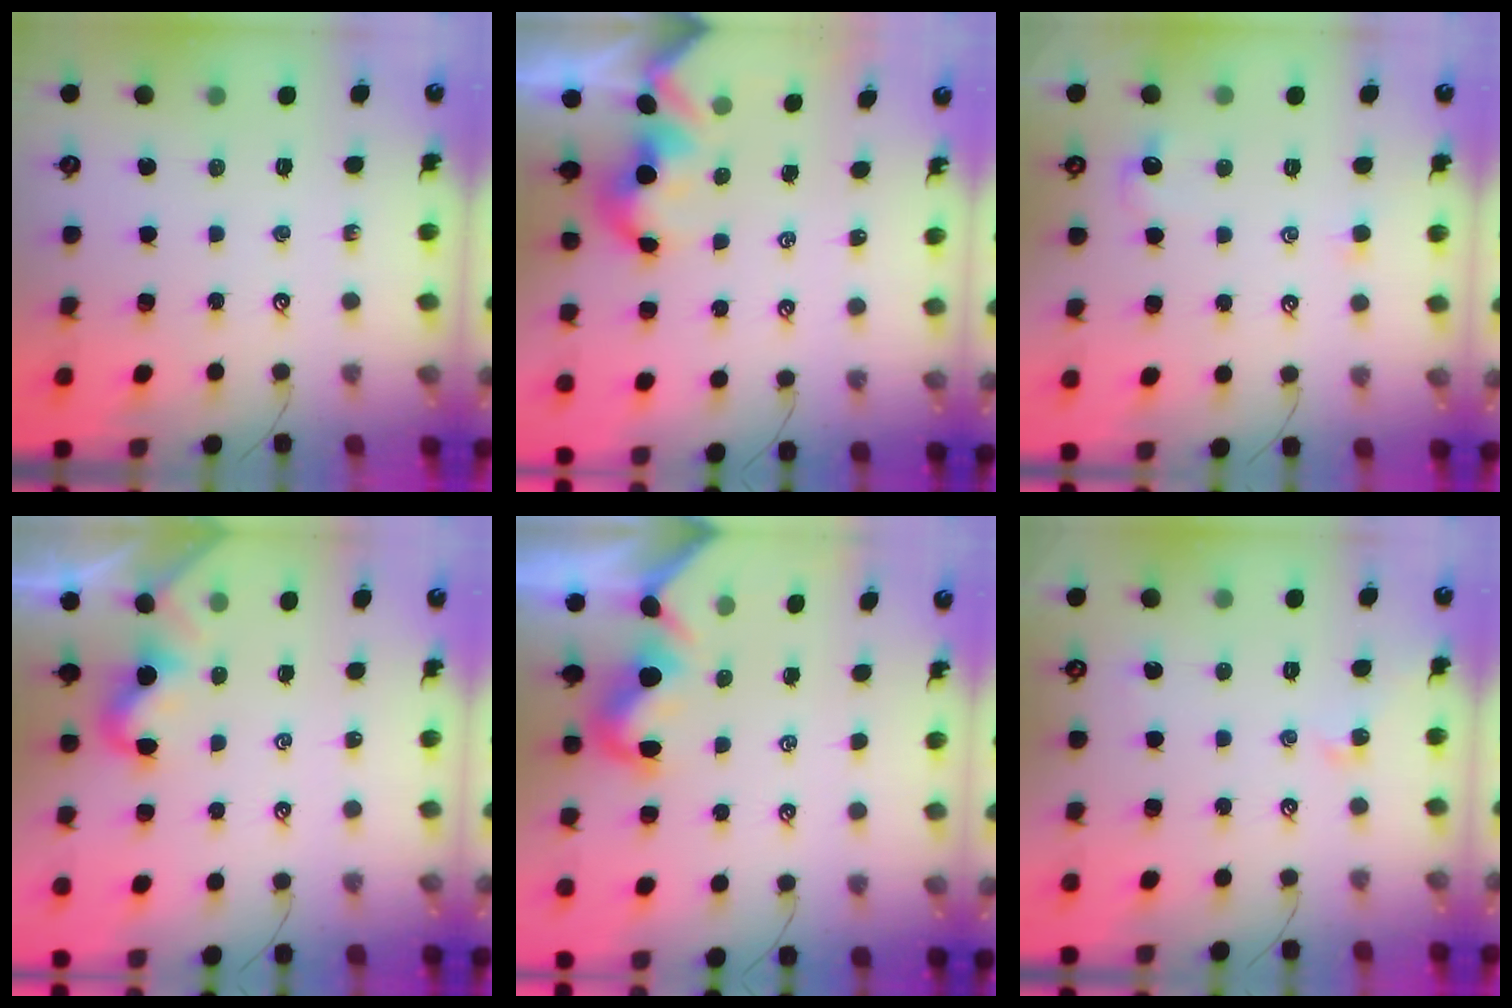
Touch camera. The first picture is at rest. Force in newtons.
{"total": 2.4, "press": 2.4, "slide": 0.1}
{"total": 0.5, "press": 0.2, "slide": 0.5}
{"total": 0.5, "press": 0.4, "slide": 0.4}
{"total": 1.7, "press": 1.6, "slide": 0.6}
{"total": 1.0, "press": 1.0, "slide": 0.3}